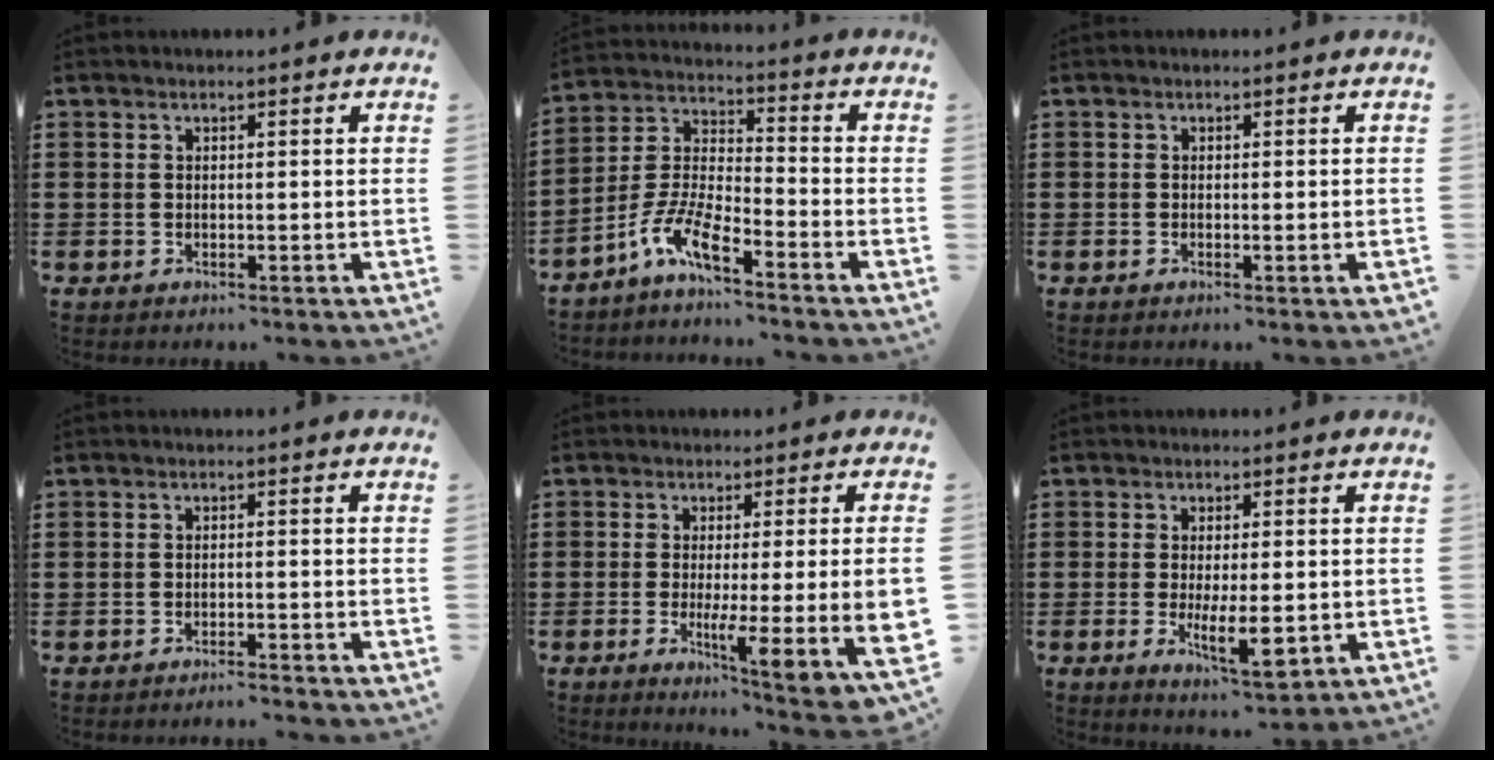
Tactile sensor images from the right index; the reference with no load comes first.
{"total": 7.5, "force": [-5.7, 1.3, 4.7], "torque": [-0.120, -0.010, -0.118]}
{"total": 0.7, "force": [-0.1, -0.1, 0.7], "torque": [-0.012, -0.005, -0.001]}
{"total": 1.5, "force": [-1.5, -0.2, 0.3], "torque": [-0.007, 0.002, -0.031]}
{"total": 8.7, "force": [-0.9, 0.8, 8.6], "torque": [-0.138, -0.027, -0.016]}
{"total": 6.7, "force": [-1.2, 2.1, 6.3], "torque": [-0.125, -0.013, -0.021]}